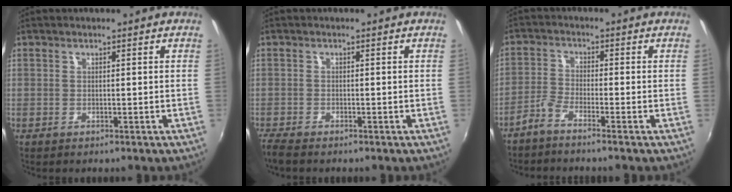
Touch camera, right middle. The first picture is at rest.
{"total": 3.2, "force": [-2.8, 0.6, 1.3], "torque": [-0.035, -0.017, -0.058]}
{"total": 2.6, "force": [-2.1, 0.0, 1.6], "torque": [-0.054, 0.006, -0.046]}